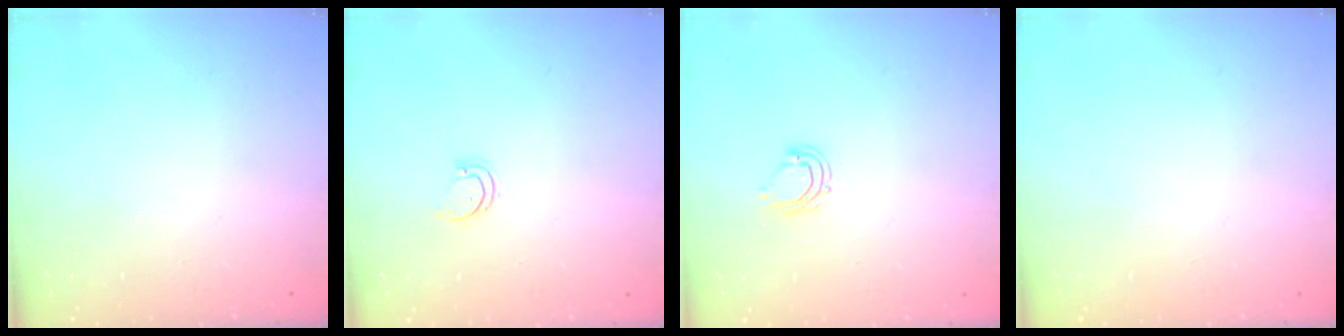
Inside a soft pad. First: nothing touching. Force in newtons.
{"total": 1.7, "press": 1.7, "slide": 0.3}
{"total": 6.0, "press": 5.9, "slide": 1.0}
{"total": 0.0}